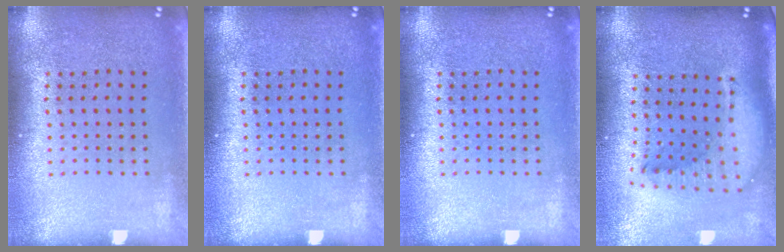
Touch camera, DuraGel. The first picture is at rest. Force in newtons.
{"total": 0.0}
{"total": 0.0}
{"total": 2.0, "press": 1.6, "slide": 1.2}